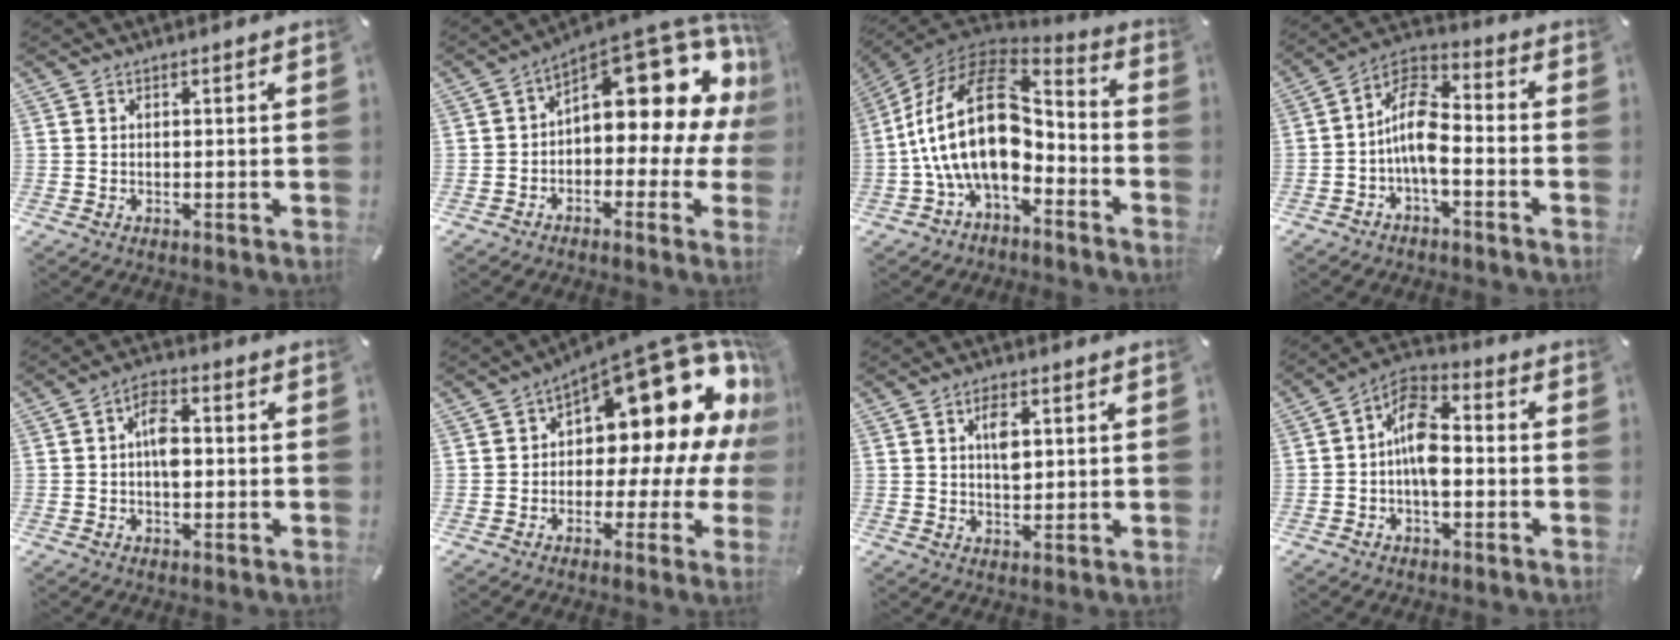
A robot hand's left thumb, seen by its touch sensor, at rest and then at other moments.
{"total": 15.2, "force": [8.5, 7.1, 10.5], "torque": [-0.124, -0.082, 0.135]}
{"total": 25.3, "force": [-1.8, 15.8, 19.7], "torque": [-0.407, 0.011, -0.027]}
{"total": 10.7, "force": [-2.9, 5.7, 8.6], "torque": [-0.174, 0.007, -0.052]}
{"total": 5.9, "force": [-0.3, 3.3, 4.9], "torque": [-0.080, 0.005, -0.009]}
{"total": 19.7, "force": [8.7, 10.1, 14.5], "torque": [-0.178, -0.085, 0.144]}
{"total": 4.9, "force": [1.5, 2.6, 3.9], "torque": [-0.060, -0.003, 0.018]}
{"total": 9.3, "force": [-1.9, 5.2, 7.4], "torque": [-0.144, 0.005, -0.035]}